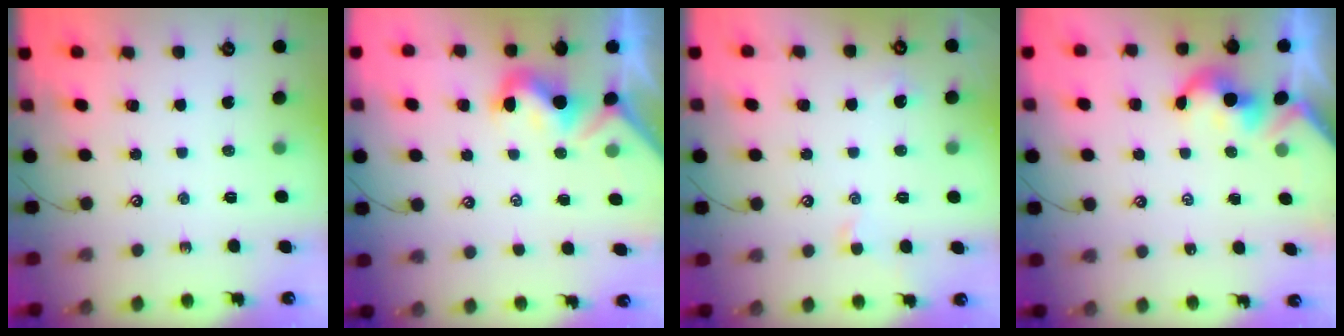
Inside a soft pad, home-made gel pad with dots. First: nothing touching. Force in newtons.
{"total": 1.0, "press": 0.7, "slide": 0.6}
{"total": 0.5, "press": 0.2, "slide": 0.5}
{"total": 2.0, "press": 2.0, "slide": 0.2}